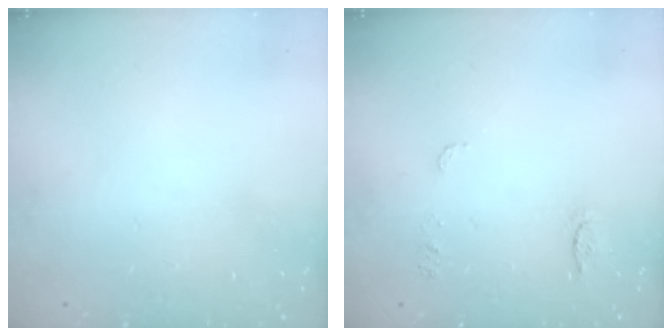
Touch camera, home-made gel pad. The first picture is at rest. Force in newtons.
{"total": 6.9, "press": 6.9, "slide": 0.5}